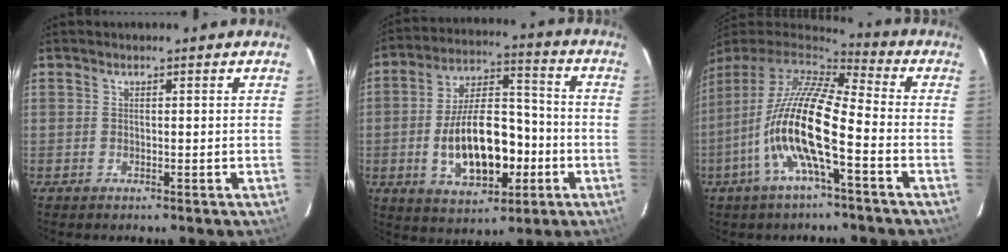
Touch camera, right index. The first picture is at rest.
{"total": 16.3, "force": [-4.1, 8.3, 13.4], "torque": [-0.256, 0.012, -0.053]}
{"total": 16.3, "force": [-5.7, 3.3, 14.9], "torque": [-0.282, -0.018, -0.116]}